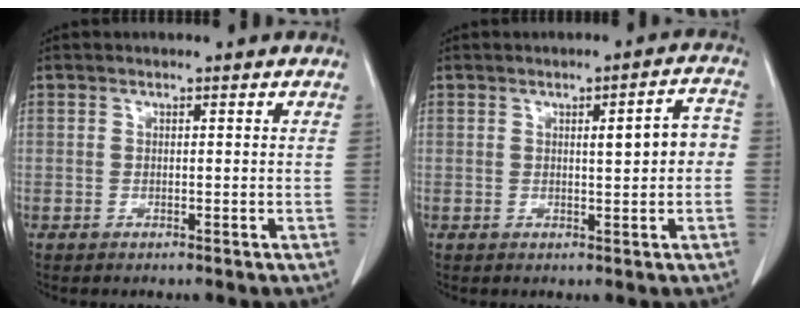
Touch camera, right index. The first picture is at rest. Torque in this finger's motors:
{"motor_torque": [0.46, 0.22, 0.14, 0.02]}